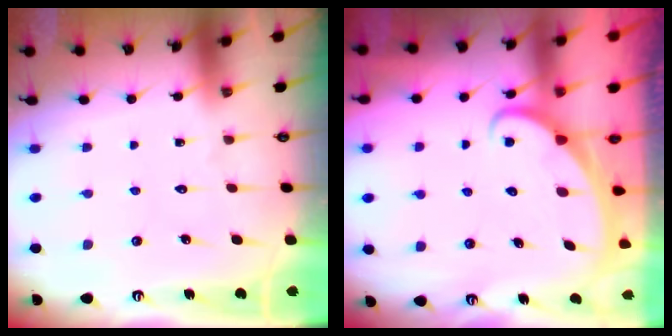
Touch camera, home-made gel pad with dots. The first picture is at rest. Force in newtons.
{"total": 2.4, "press": 2.4, "slide": 0.3}